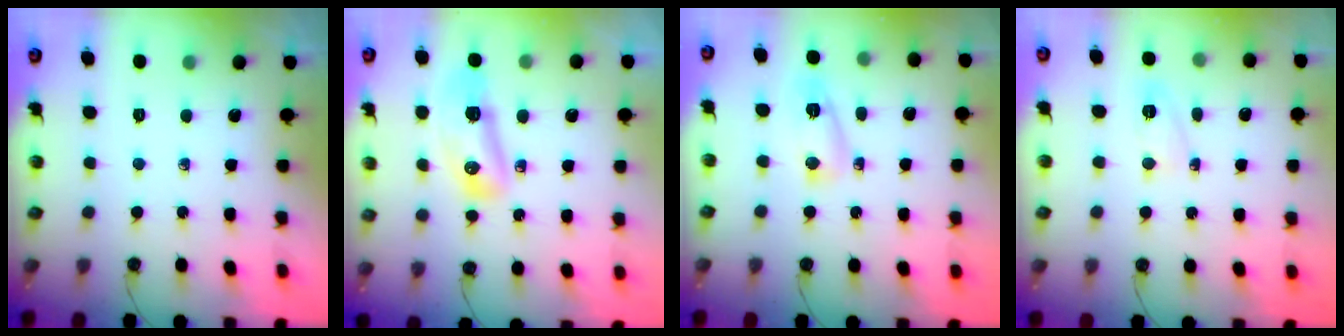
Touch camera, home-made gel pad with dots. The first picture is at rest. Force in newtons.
{"total": 20.0, "press": 14.4, "slide": 13.8}
{"total": 5.6, "press": 5.5, "slide": 0.6}
{"total": 3.9, "press": 3.9, "slide": 0.7}